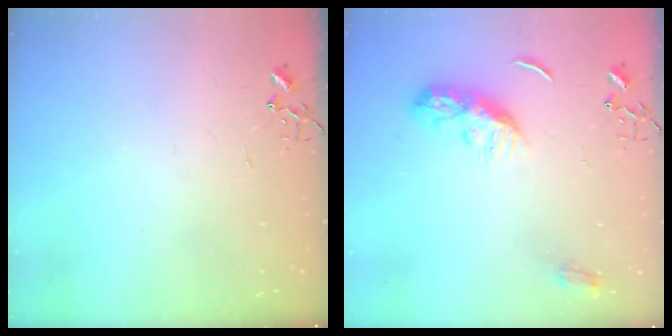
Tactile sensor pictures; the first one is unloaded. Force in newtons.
{"total": 9.4, "press": 9.4, "slide": 0.2}